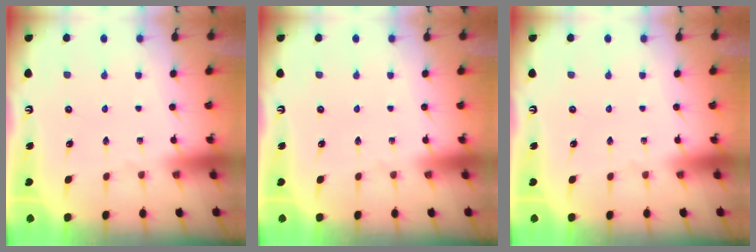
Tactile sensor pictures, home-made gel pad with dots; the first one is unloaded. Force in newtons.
{"total": 0.0}
{"total": 0.0}